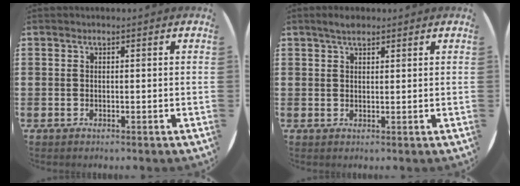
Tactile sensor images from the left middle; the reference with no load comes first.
{"total": 1.9, "force": [1.6, 0.7, 0.8], "torque": [-0.009, 0.002, 0.027]}